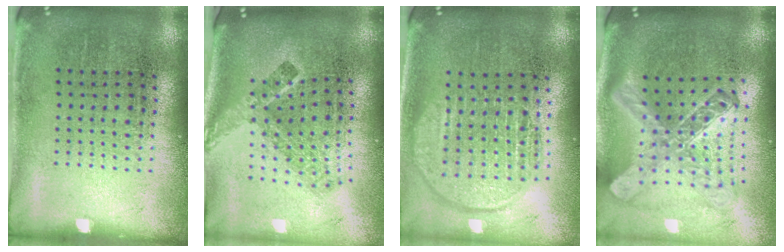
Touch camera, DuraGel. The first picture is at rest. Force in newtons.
{"total": 2.4, "press": 1.6, "slide": 1.8}
{"total": 1.9, "press": 1.6, "slide": 0.9}
{"total": 2.7, "press": 2.0, "slide": 1.9}